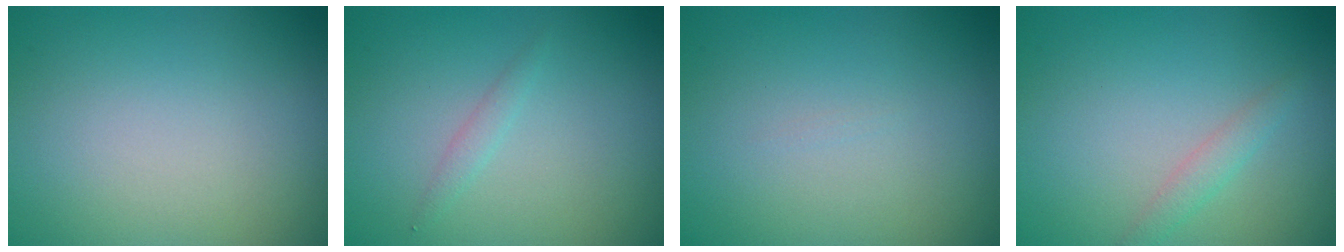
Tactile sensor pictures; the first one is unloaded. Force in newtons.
{"total": 0.8, "press": 0.8, "slide": 0.1}
{"total": 0.0}
{"total": 1.3, "press": 1.3, "slide": 0.0}